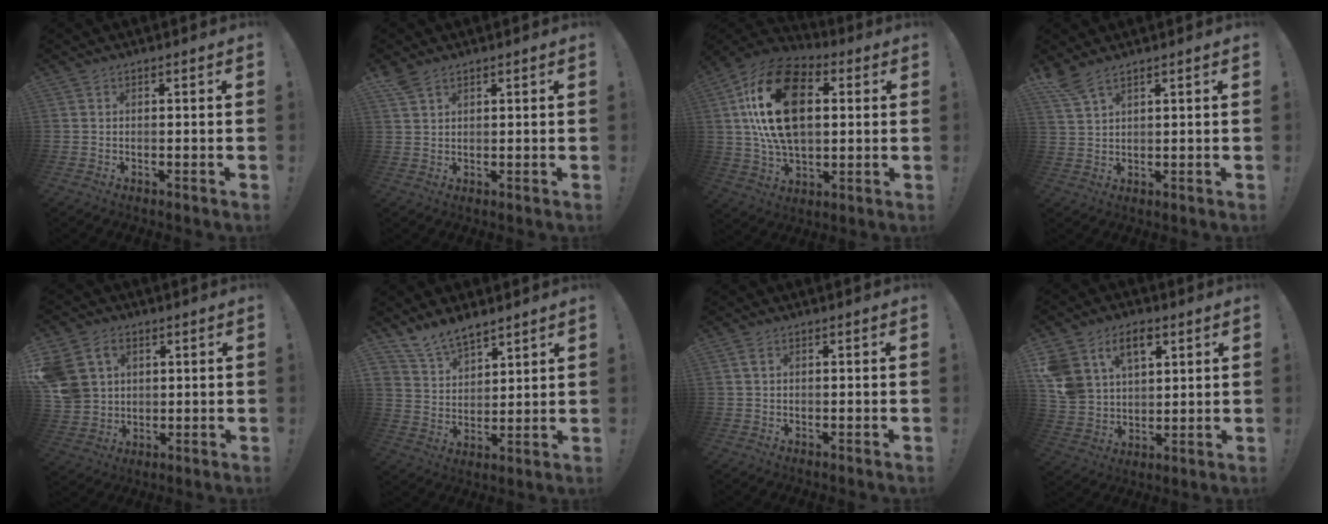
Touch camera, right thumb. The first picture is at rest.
{"total": 3.7, "force": [2.7, 1.8, 1.8], "torque": [-0.030, -0.012, 0.053]}
{"total": 24.6, "force": [4.8, 15.0, 18.8], "torque": [-0.343, -0.007, 0.082]}
{"total": 5.1, "force": [4.1, 1.2, 2.8], "torque": [-0.062, -0.018, 0.079]}
{"total": 11.8, "force": [4.3, 9.7, 5.3], "torque": [-0.109, -0.011, 0.092]}
{"total": 9.6, "force": [8.4, 4.1, 2.4], "torque": [-0.053, -0.061, 0.166]}
{"total": 1.3, "force": [0.5, 0.5, 1.1], "torque": [-0.018, 0.001, 0.007]}
{"total": 12.5, "force": [6.4, 8.6, 6.4], "torque": [-0.127, -0.026, 0.128]}